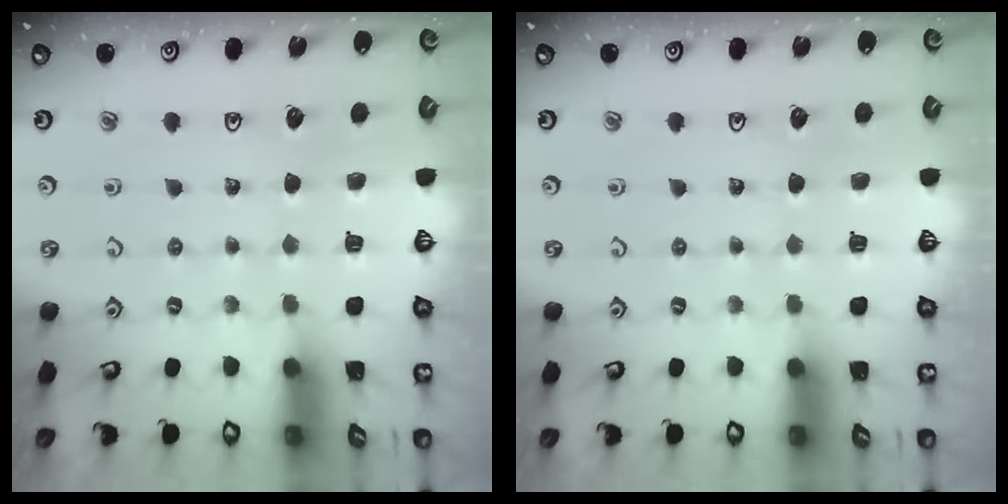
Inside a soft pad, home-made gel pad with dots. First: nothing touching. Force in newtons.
{"total": 0.0}